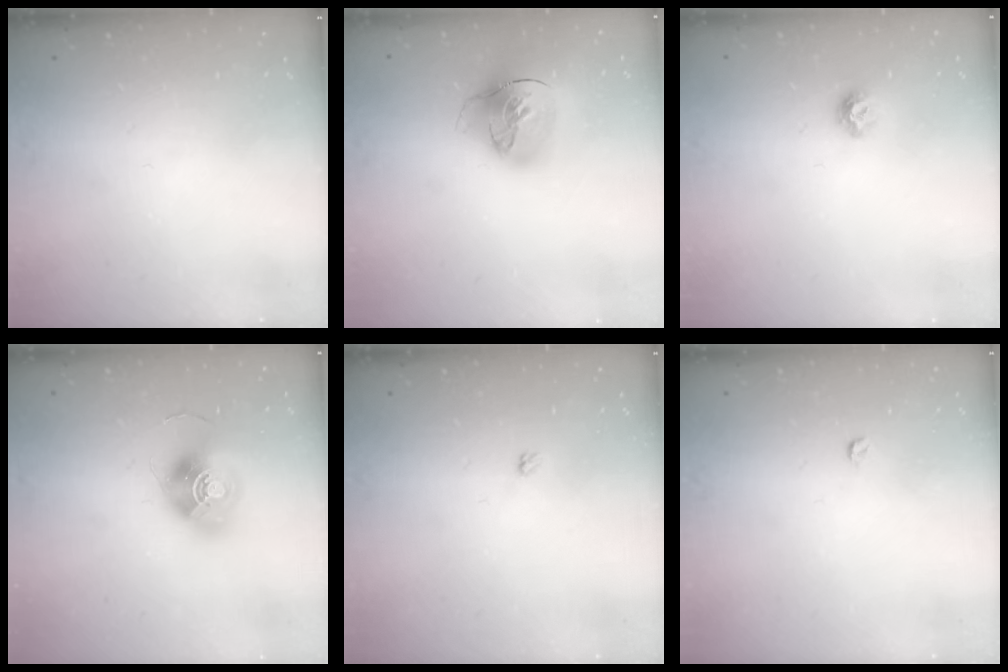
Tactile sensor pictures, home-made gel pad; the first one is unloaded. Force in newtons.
{"total": 20.1, "press": 20.0, "slide": 2.1}
{"total": 6.8, "press": 6.8, "slide": 0.7}
{"total": 16.2, "press": 16.2, "slide": 0.5}
{"total": 2.4, "press": 2.4, "slide": 0.4}
{"total": 3.0, "press": 2.9, "slide": 0.4}